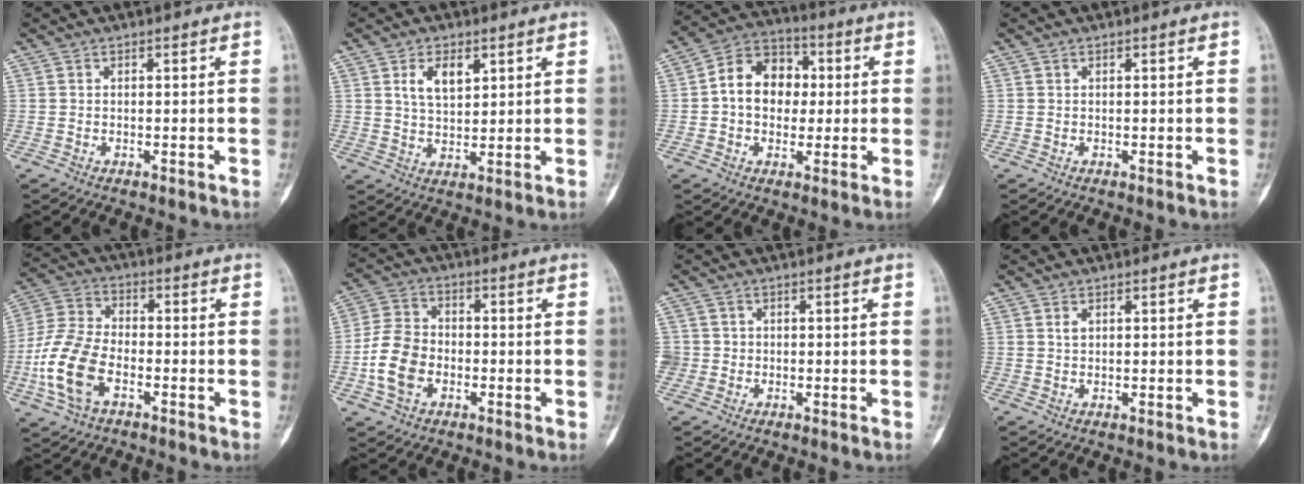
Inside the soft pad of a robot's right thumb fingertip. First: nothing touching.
{"total": 6.2, "force": [2.6, 3.4, 4.5], "torque": [-0.068, -0.014, 0.051]}
{"total": 11.9, "force": [0.7, 9.2, 7.5], "torque": [-0.085, 0.027, 0.002]}
{"total": 0.0}
{"total": 13.2, "force": [-4.3, 7.8, 9.8], "torque": [-0.213, 0.019, -0.089]}
{"total": 9.8, "force": [-2.6, 7.2, 6.1], "torque": [-0.113, 0.020, -0.056]}
{"total": 2.8, "force": [-0.3, 2.8, 0.0], "torque": [0.021, 0.009, -0.008]}
{"total": 1.2, "force": [0.5, 0.8, 0.7], "torque": [-0.011, 0.000, 0.010]}